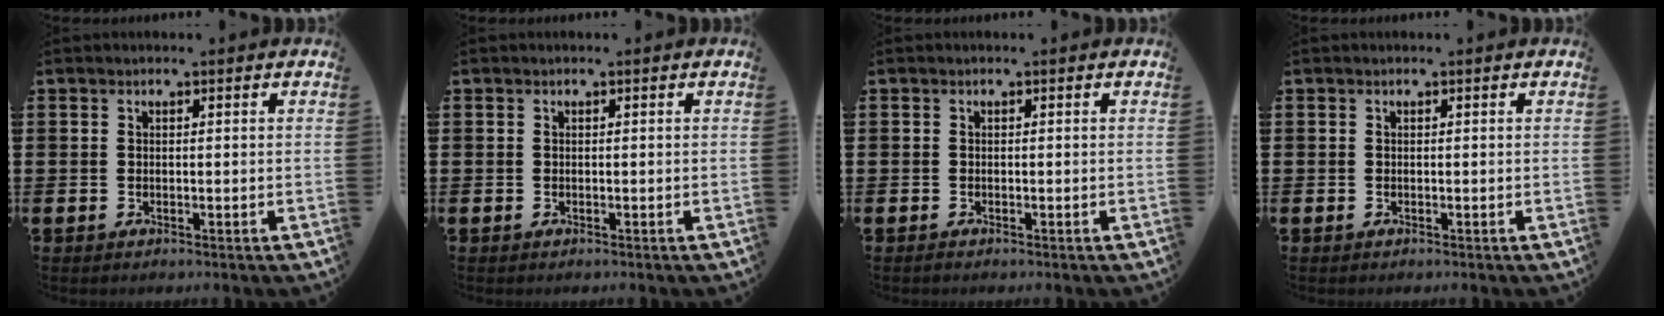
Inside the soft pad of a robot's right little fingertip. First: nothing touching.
{"total": 0.0}
{"total": 0.0}
{"total": 0.0}